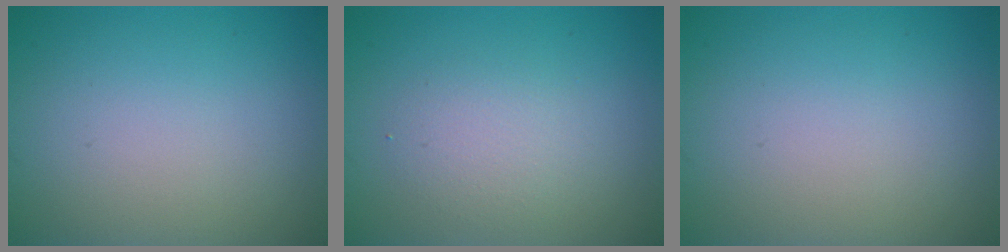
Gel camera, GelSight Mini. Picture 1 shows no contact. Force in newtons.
{"total": 2.1, "press": 2.1, "slide": 0.0}
{"total": 0.0}